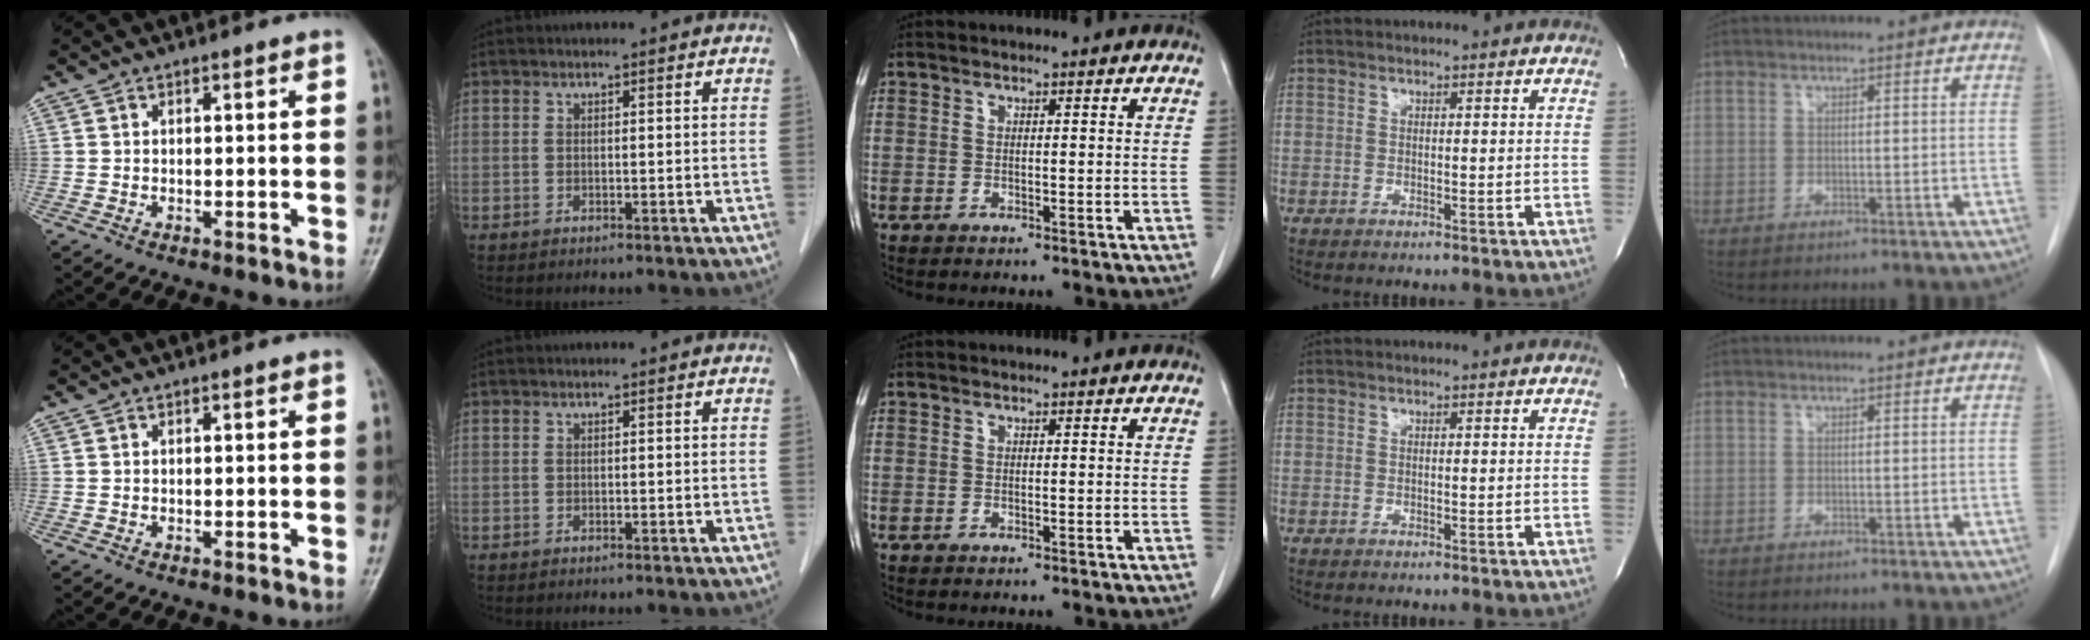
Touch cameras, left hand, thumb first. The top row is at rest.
{}